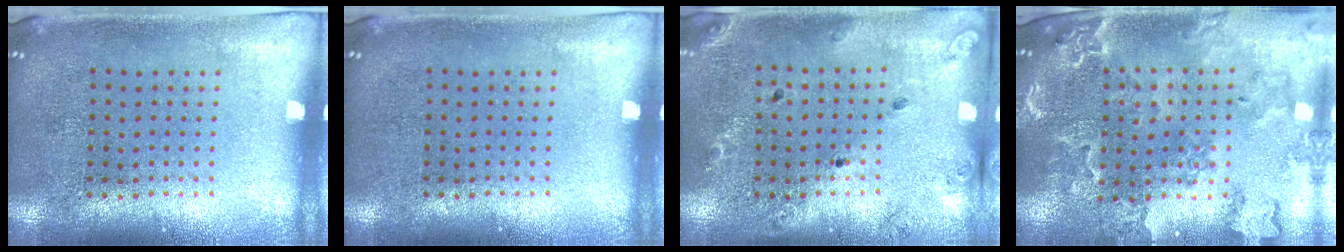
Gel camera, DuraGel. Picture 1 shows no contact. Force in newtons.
{"total": 0.0}
{"total": 1.3, "press": 1.3, "slide": 0.3}
{"total": 1.8, "press": 1.8, "slide": 0.3}